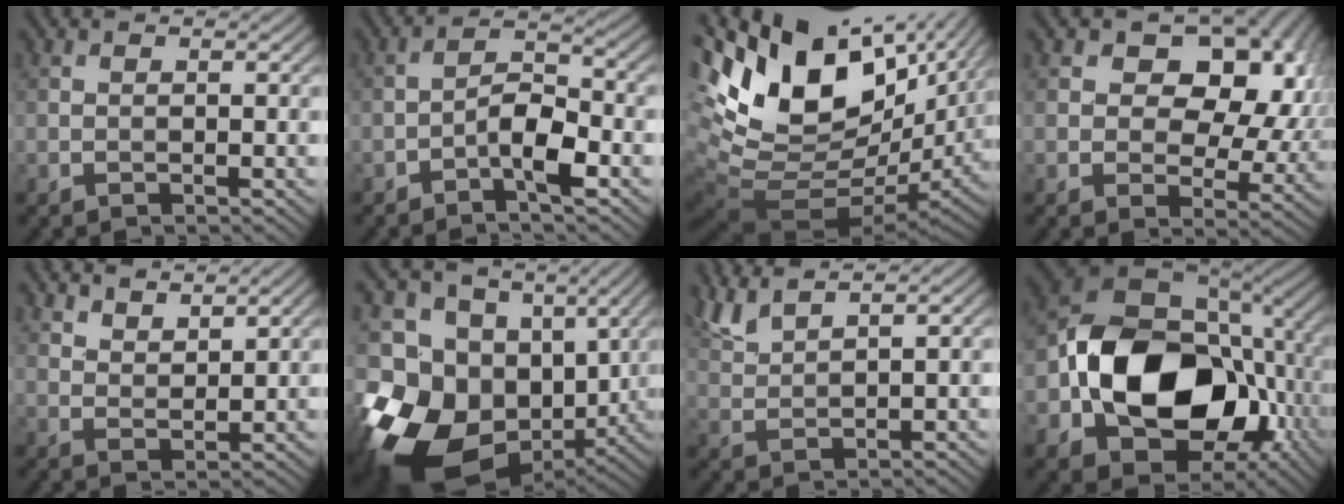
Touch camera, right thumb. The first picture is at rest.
{"total": 5.3, "force": [-2.9, 1.7, 4.1], "torque": [-0.071, 0.014, -0.061]}
{"total": 18.2, "force": [6.4, 9.3, 14.3], "torque": [-0.279, -0.011, 0.146]}
{"total": 14.2, "force": [3.7, 9.6, 9.8], "torque": [-0.129, 0.017, 0.052]}
{"total": 4.4, "force": [3.7, 1.6, 1.7], "torque": [-0.041, -0.018, 0.089]}
{"total": 18.2, "force": [-3.2, 14.2, 10.9], "torque": [-0.253, -0.044, -0.025]}
{"total": 4.6, "force": [3.8, 0.8, 2.5], "torque": [-0.066, 0.011, 0.085]}
{"total": 18.1, "force": [-2.1, 13.4, 12.0], "torque": [-0.227, -0.030, -0.028]}